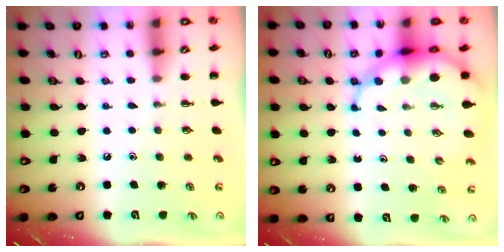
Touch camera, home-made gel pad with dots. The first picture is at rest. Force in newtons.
{"total": 9.7, "press": 9.3, "slide": 2.9}